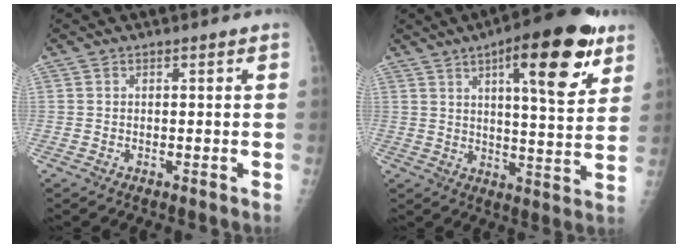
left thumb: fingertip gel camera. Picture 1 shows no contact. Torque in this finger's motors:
{"motor_torque": [0.25, 0.86, 0.13, -0.35, 0.11]}